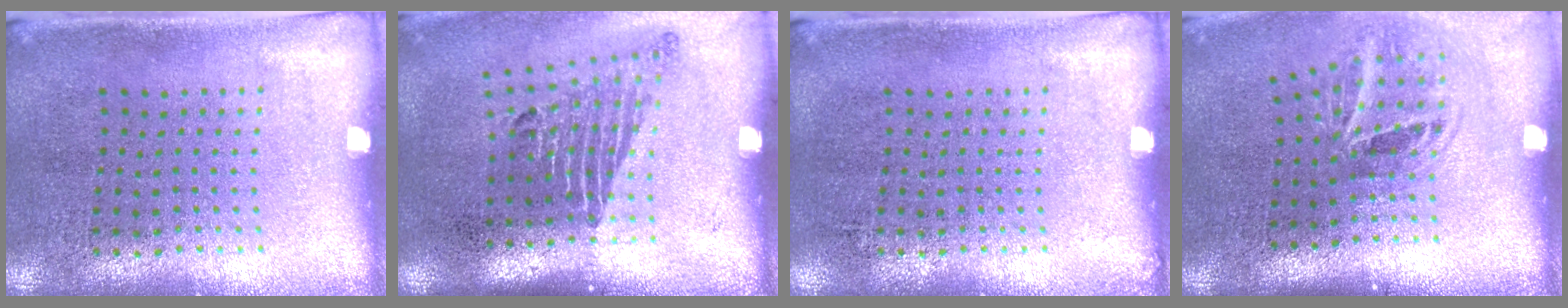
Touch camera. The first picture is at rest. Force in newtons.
{"total": 1.8, "press": 1.2, "slide": 1.3}
{"total": 0.0}
{"total": 2.0, "press": 1.2, "slide": 1.5}